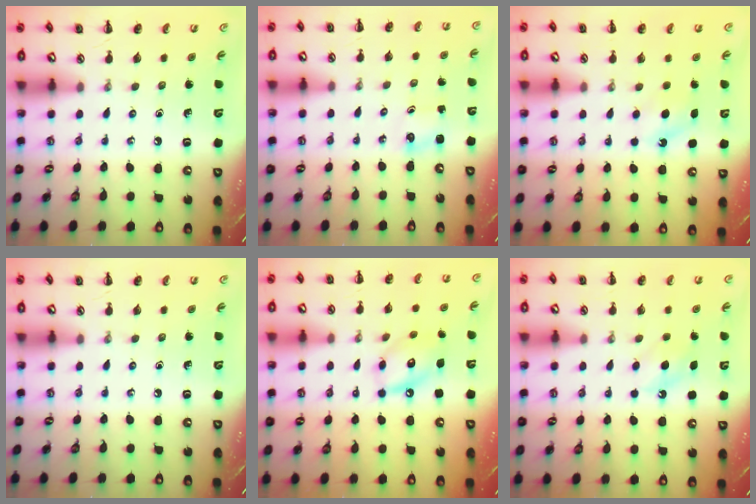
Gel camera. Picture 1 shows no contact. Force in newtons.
{"total": 1.2, "press": 1.2, "slide": 0.2}
{"total": 4.9, "press": 4.7, "slide": 1.2}
{"total": 0.0}
{"total": 11.4, "press": 11.3, "slide": 1.0}
{"total": 7.2, "press": 7.0, "slide": 1.8}